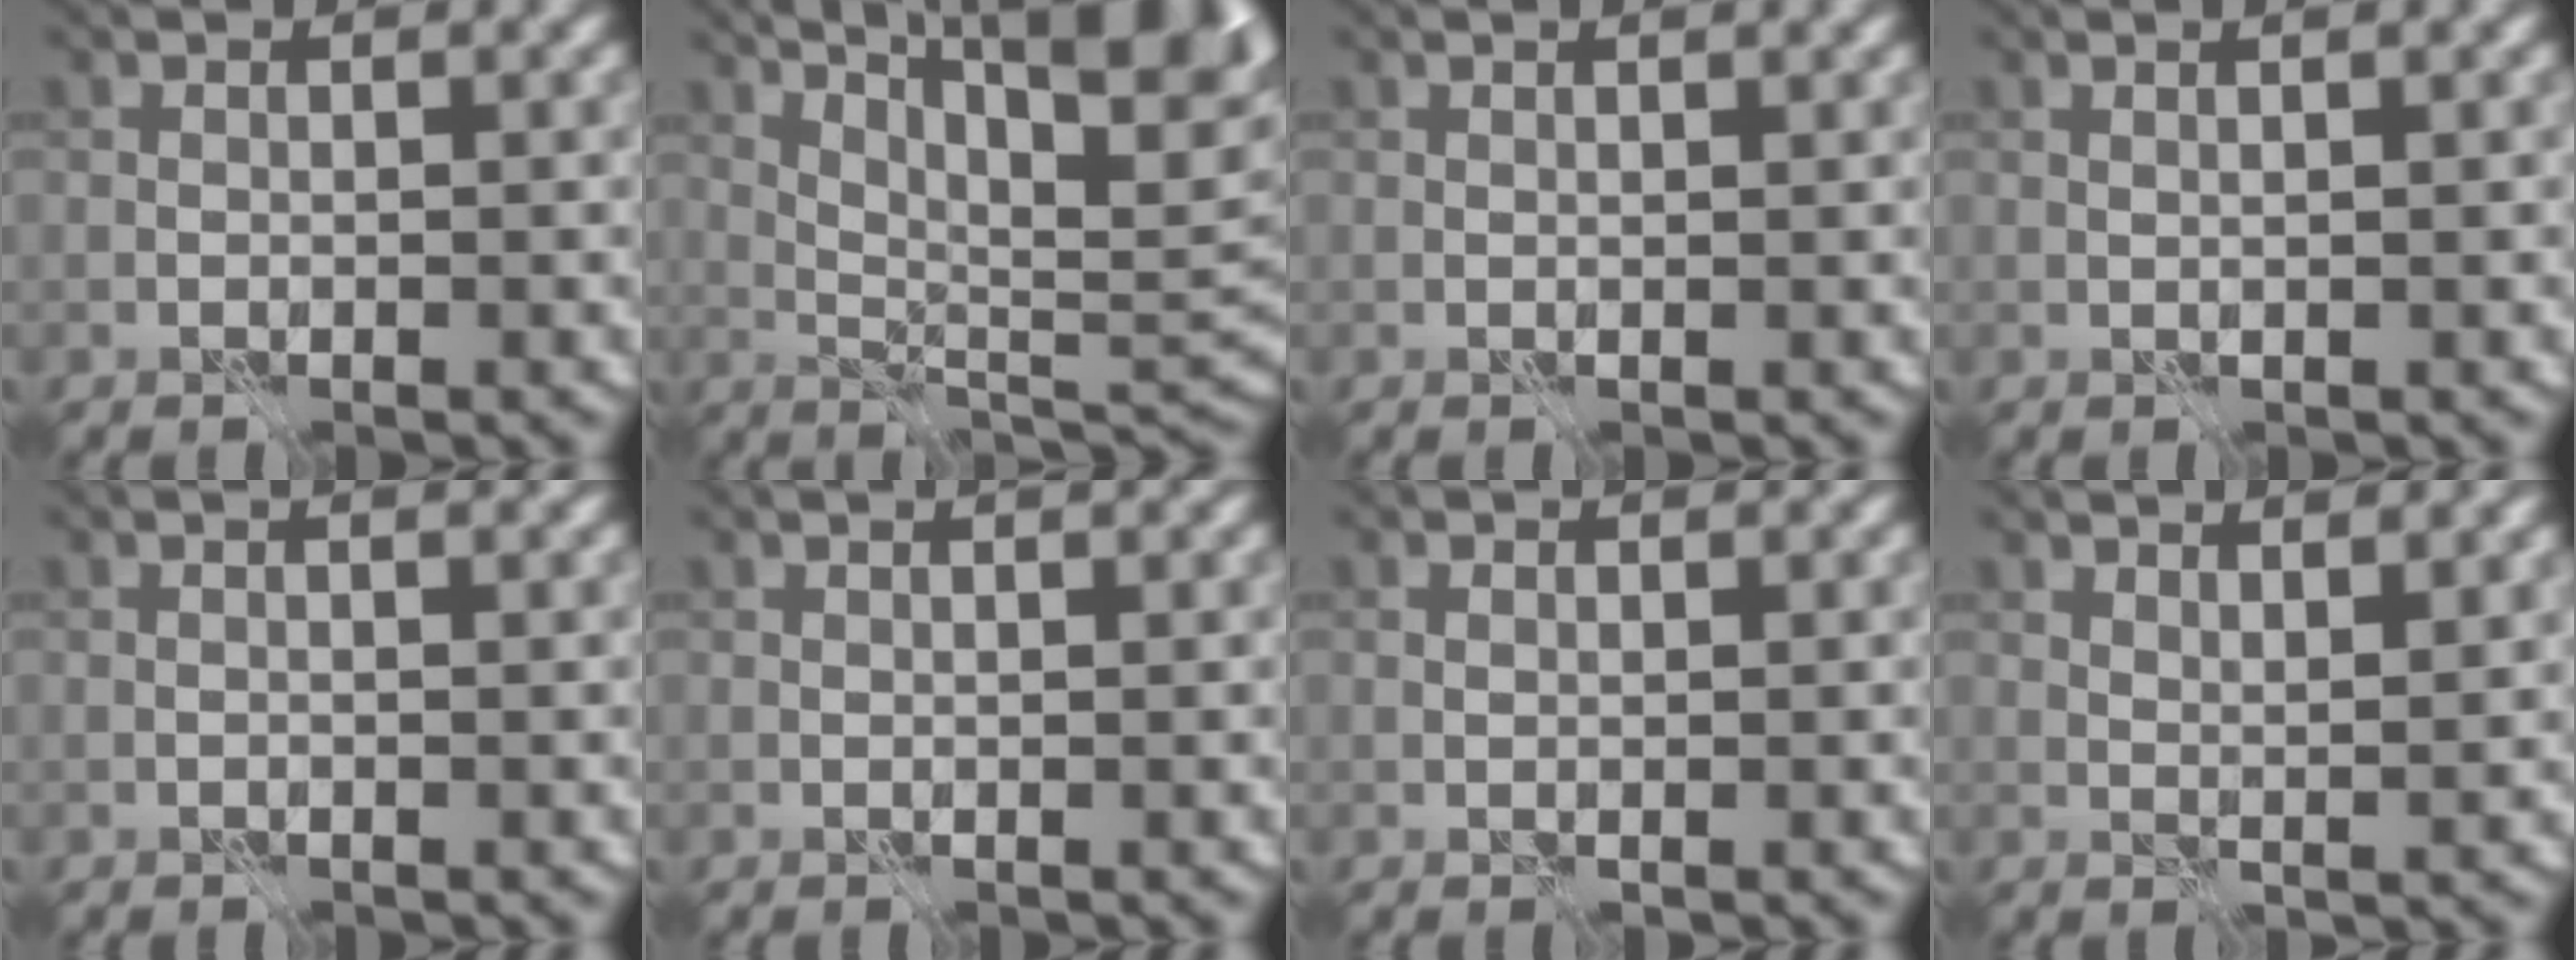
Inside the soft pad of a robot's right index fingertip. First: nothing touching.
{"total": 15.2, "force": [7.9, 5.4, 11.8], "torque": [-0.161, 0.028, 0.107]}
{"total": 1.3, "force": [0.9, 0.3, 0.9], "torque": [-0.013, -0.001, 0.007]}
{"total": 2.5, "force": [1.3, 1.0, 1.9], "torque": [-0.011, 0.007, -0.006]}
{"total": 1.4, "force": [0.6, 0.4, 1.2], "torque": [-0.013, -0.006, 0.000]}
{"total": 1.1, "force": [0.8, 0.2, 0.8], "torque": [-0.012, -0.001, 0.006]}
{"total": 0.6, "force": [0.2, 0.4, 0.4], "torque": [-0.009, 0.002, 0.003]}
{"total": 3.5, "force": [2.6, 0.9, 2.1], "torque": [-0.024, 0.005, 0.032]}